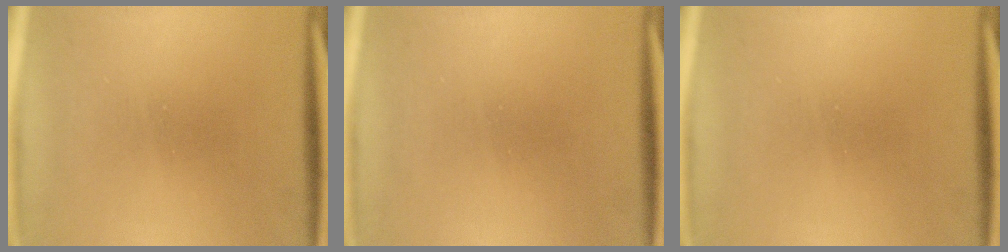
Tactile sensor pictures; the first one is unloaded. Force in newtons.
{"total": 1.9}
{"total": 0.0}